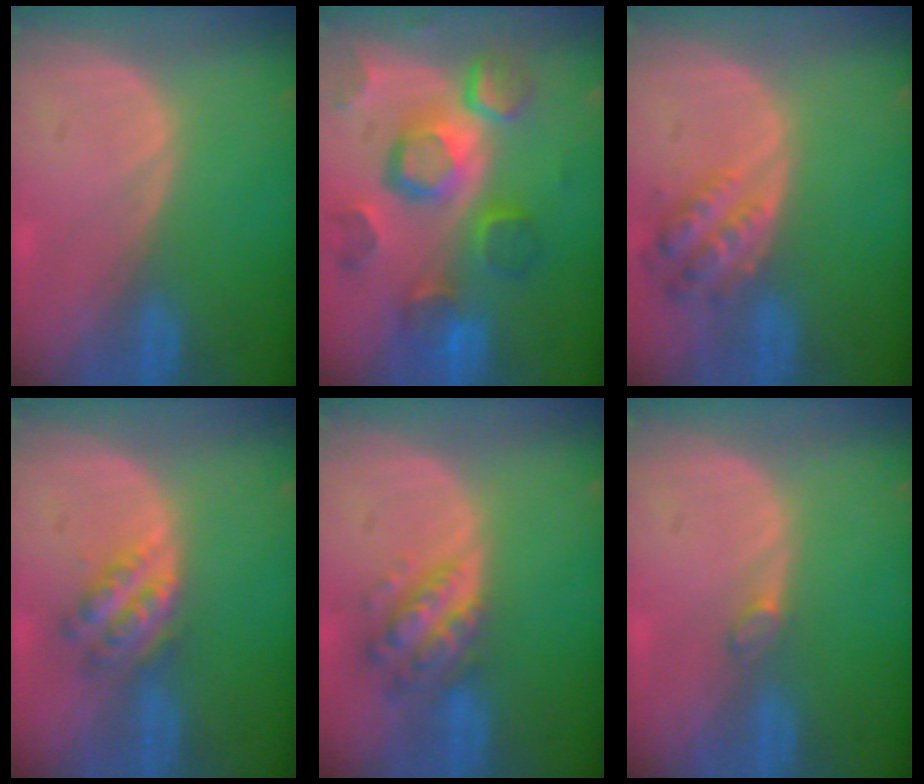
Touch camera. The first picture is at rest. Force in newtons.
{"total": 12.3, "press": 10.7, "slide": 6.1}
{"total": 6.0, "press": 5.5, "slide": 2.4}
{"total": 5.4, "press": 5.0, "slide": 2.2}
{"total": 6.5, "press": 5.8, "slide": 2.8}
{"total": 1.2, "press": 1.1, "slide": 0.2}